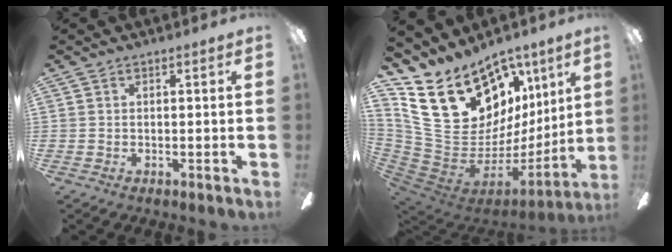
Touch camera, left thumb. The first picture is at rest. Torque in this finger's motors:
{"motor_torque": [2.42, 2.59, 1.46, -1.32, 0.23]}